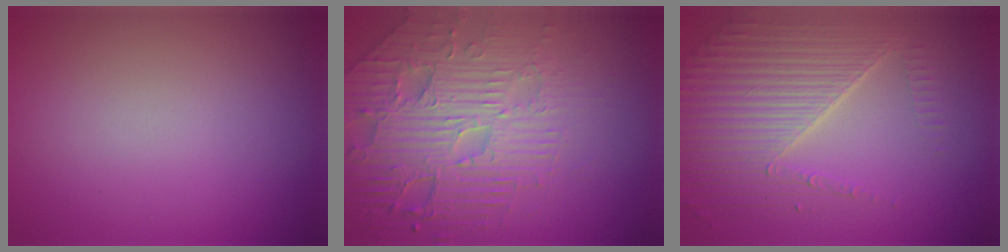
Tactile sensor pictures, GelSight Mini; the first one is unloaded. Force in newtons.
{"total": 8.3, "press": 6.1, "slide": 5.7}
{"total": 6.2, "press": 4.7, "slide": 4.0}